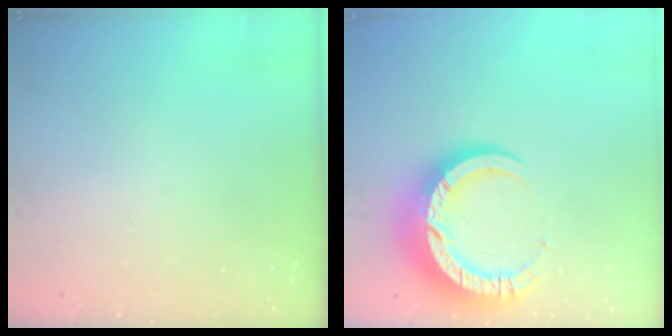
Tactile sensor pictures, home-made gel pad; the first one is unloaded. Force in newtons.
{"total": 13.7, "press": 13.6, "slide": 1.2}